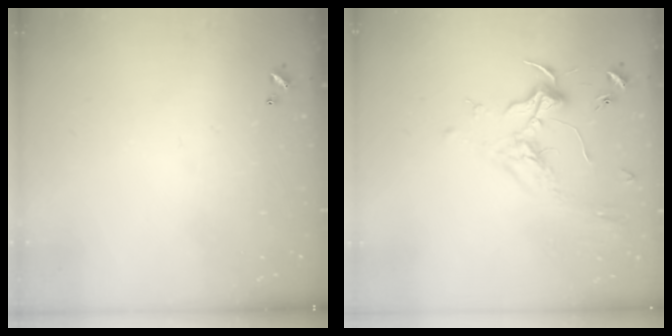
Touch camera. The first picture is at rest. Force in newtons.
{"total": 1.8, "press": 1.6, "slide": 0.6}